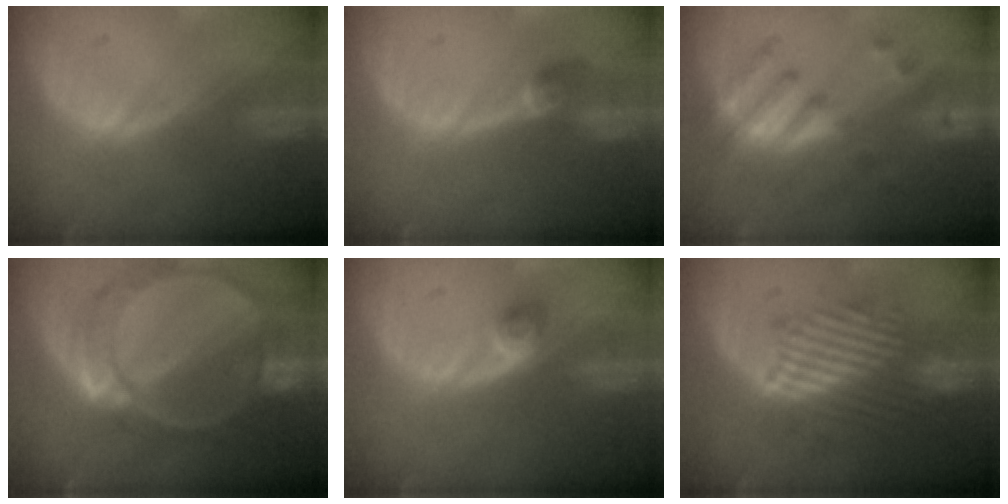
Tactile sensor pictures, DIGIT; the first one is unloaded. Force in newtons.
{"total": 2.7, "press": 2.7, "slide": 0.3}
{"total": 7.9, "press": 6.9, "slide": 3.9}
{"total": 9.8, "press": 8.4, "slide": 5.0}
{"total": 2.6, "press": 2.3, "slide": 1.2}
{"total": 8.9, "press": 8.8, "slide": 1.7}